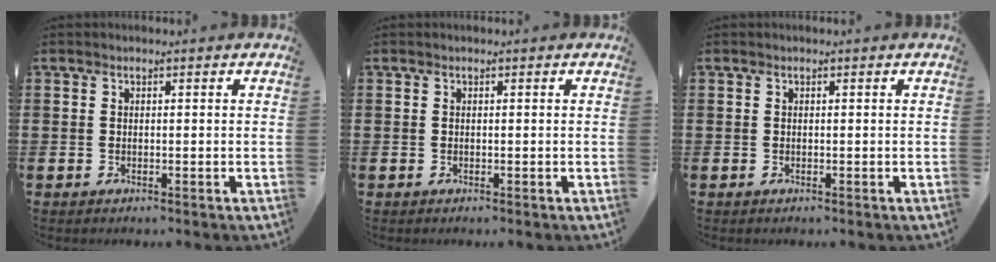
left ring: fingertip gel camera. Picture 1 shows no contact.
{"total": 0.0}
{"total": 0.0}